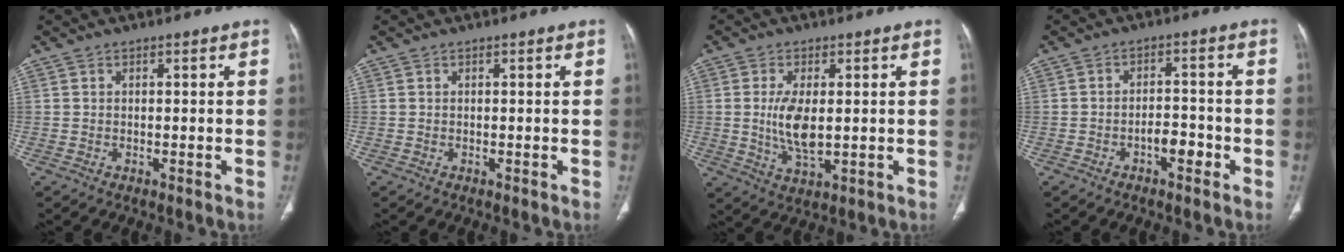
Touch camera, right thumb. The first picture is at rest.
{"total": 0.0}
{"total": 7.5, "force": [0.4, 3.1, 6.8], "torque": [-0.138, -0.014, 0.015]}
{"total": 4.1, "force": [-2.0, 2.1, 2.9], "torque": [-0.032, 0.021, -0.032]}